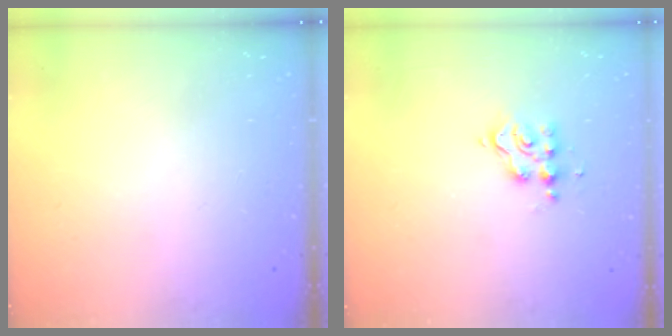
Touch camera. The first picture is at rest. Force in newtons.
{"total": 5.0, "press": 5.0, "slide": 0.2}